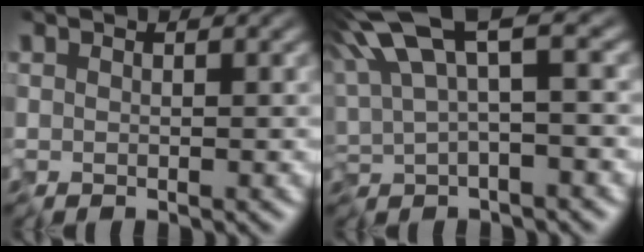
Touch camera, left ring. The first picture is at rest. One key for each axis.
{"total": 7.8, "fx": 2.6, "fy": 2.6, "fz": 6.8, "tx": -0.156, "ty": 0.014, "tz": 0.050}